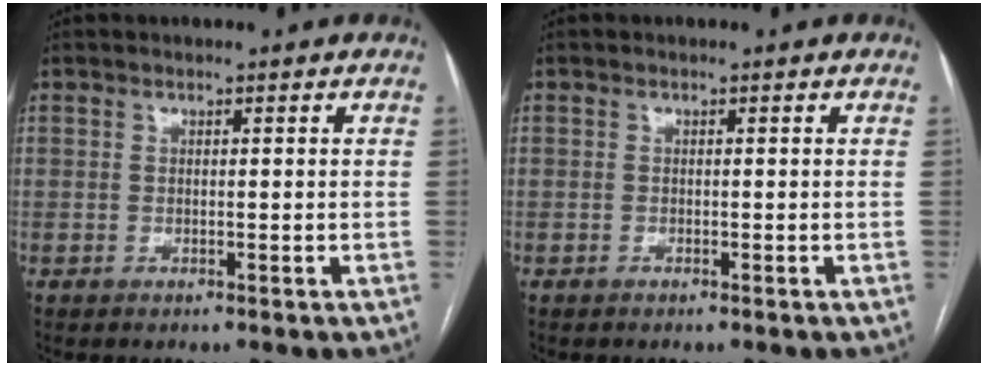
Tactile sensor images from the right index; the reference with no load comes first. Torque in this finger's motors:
{"motor_torque": [0.07, -0.04, 0.01, 0.01]}